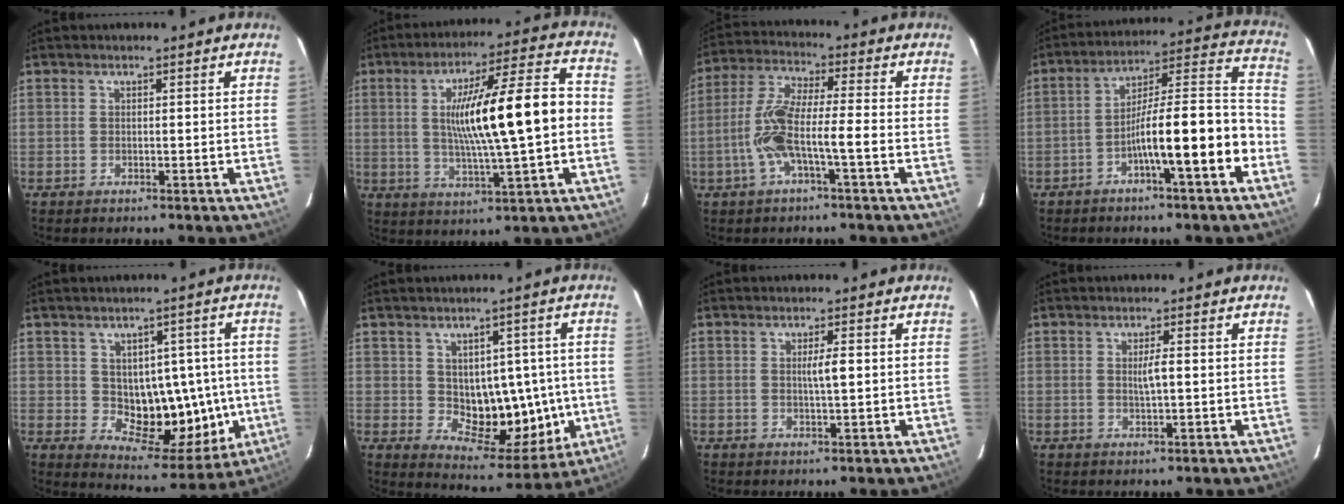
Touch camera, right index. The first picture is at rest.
{"total": 16.4, "force": [0.1, 1.2, 16.3], "torque": [-0.269, 0.017, 0.005]}
{"total": 9.3, "force": [-2.8, 0.9, 8.9], "torque": [-0.189, 0.016, -0.058]}
{"total": 14.3, "force": [-5.5, 0.8, 13.1], "torque": [-0.199, 0.026, -0.087]}
{"total": 12.4, "force": [-0.5, 7.4, 10.0], "torque": [-0.116, 0.018, 0.021]}
{"total": 11.6, "force": [-0.3, 7.0, 9.2], "torque": [-0.108, 0.013, 0.023]}
{"total": 2.2, "force": [0.2, 0.0, 2.2], "torque": [-0.039, 0.000, 0.003]}
{"total": 2.0, "force": [0.1, 0.0, 2.0], "torque": [-0.038, -0.001, 0.003]}